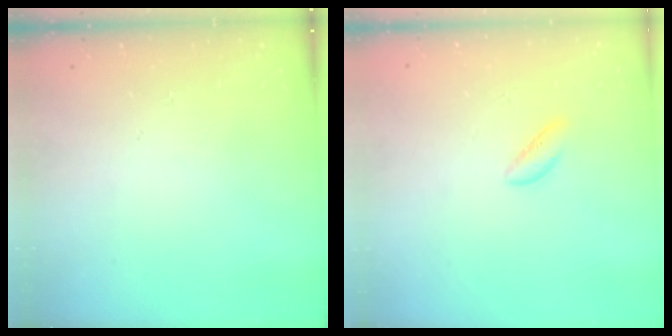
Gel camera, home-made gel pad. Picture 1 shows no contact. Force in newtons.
{"total": 1.7, "press": 1.6, "slide": 0.6}